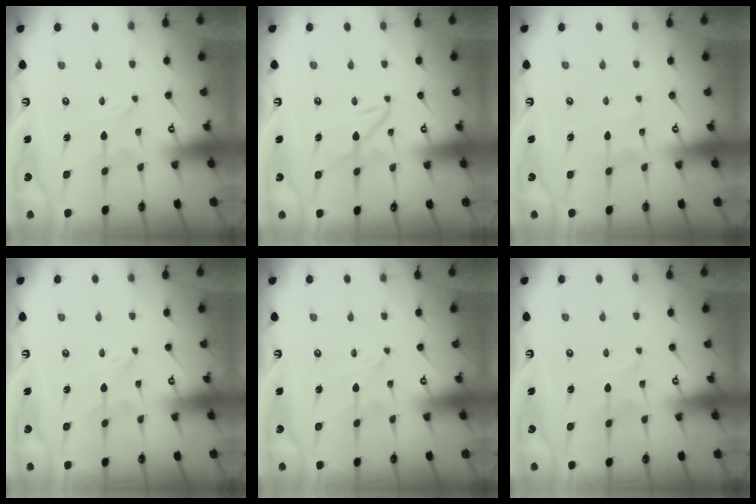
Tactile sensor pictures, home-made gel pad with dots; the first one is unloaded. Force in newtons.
{"total": 2.9, "press": 2.9, "slide": 0.2}
{"total": 2.7, "press": 2.7, "slide": 0.3}
{"total": 0.0}
{"total": 0.0}
{"total": 1.7, "press": 1.7, "slide": 0.1}